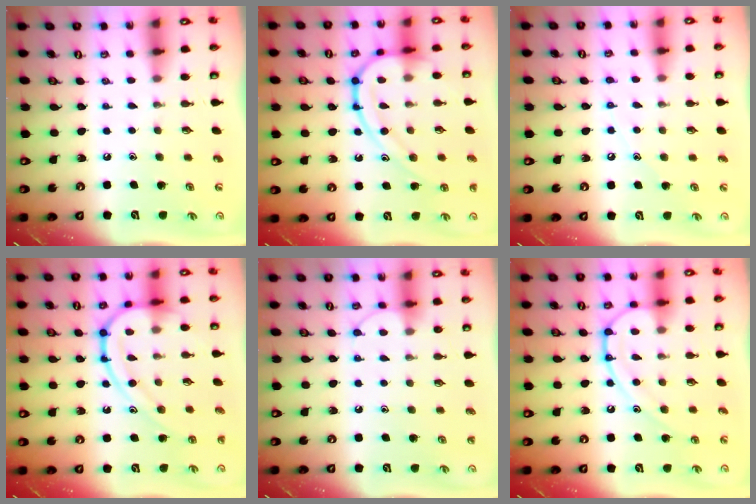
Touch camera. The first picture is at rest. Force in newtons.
{"total": 14.8, "press": 14.8, "slide": 0.6}
{"total": 6.9, "press": 6.9, "slide": 0.7}
{"total": 14.8, "press": 14.8, "slide": 0.6}
{"total": 7.6, "press": 7.5, "slide": 0.6}
{"total": 11.6, "press": 11.5, "slide": 1.2}